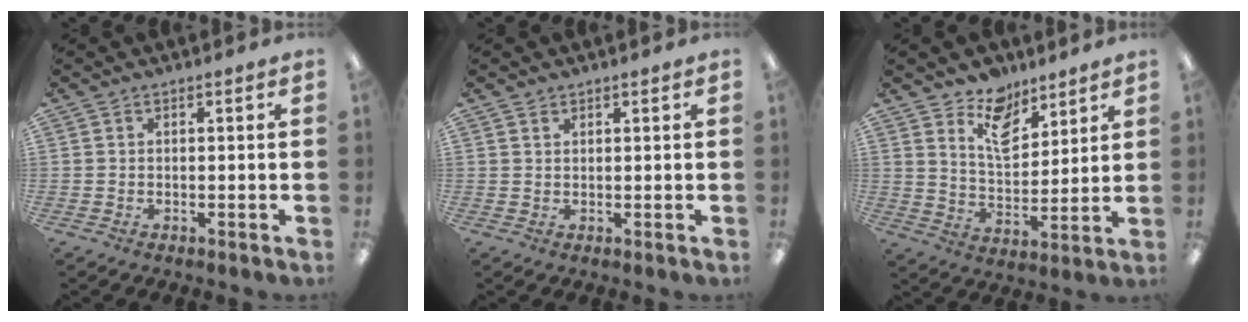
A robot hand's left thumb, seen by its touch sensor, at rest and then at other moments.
{"total": 1.0, "force": [0.8, 0.5, 0.2], "torque": [-0.005, 0.000, 0.016]}
{"total": 10.1, "force": [7.9, 5.2, 3.6], "torque": [-0.060, -0.046, 0.147]}